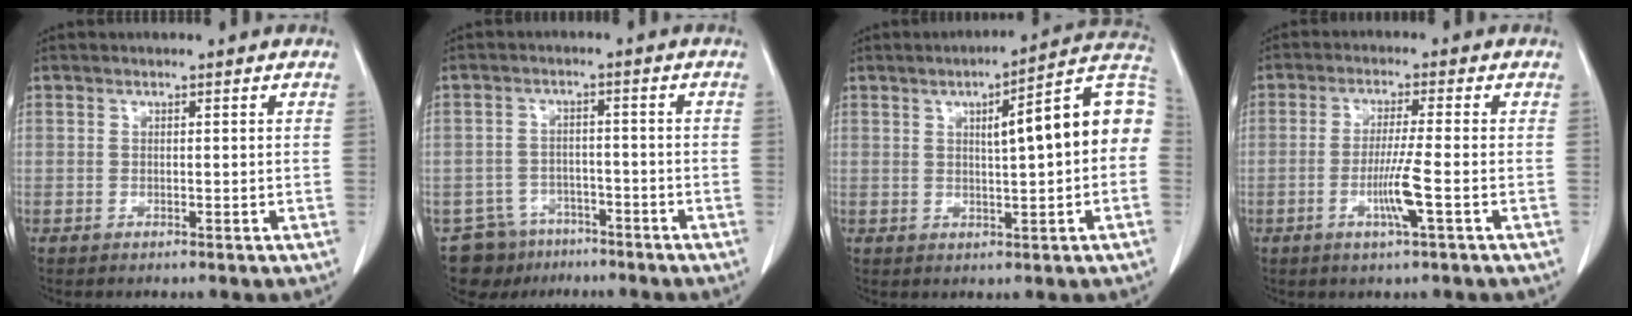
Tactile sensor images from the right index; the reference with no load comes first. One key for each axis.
{"total": 6.8, "fx": -5.2, "fy": 4.4, "fz": 0.0, "tx": 0.007, "ty": 0.018, "tz": -0.081}
{"total": 12.9, "fx": 1.5, "fy": 1.8, "fz": 12.7, "tx": -0.167, "ty": 0.037, "tz": 0.016}
{"total": 5.8, "fx": -1.8, "fy": -0.7, "fz": 5.4, "tx": -0.101, "ty": -0.013, "tz": -0.036}